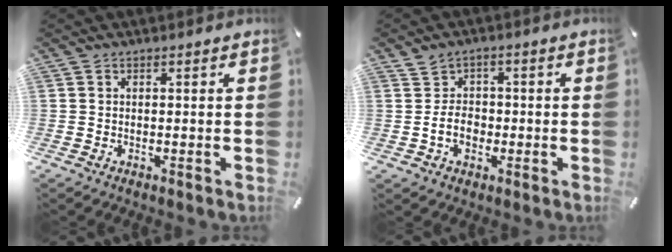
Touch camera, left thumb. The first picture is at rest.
{"total": 5.5, "force": [-0.8, 4.6, 3.0], "torque": [-0.048, 0.004, -0.016]}